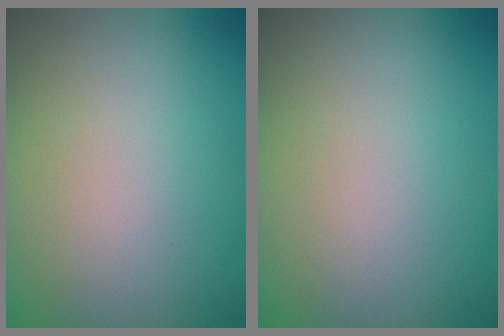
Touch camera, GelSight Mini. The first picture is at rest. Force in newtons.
{"total": 0.0}